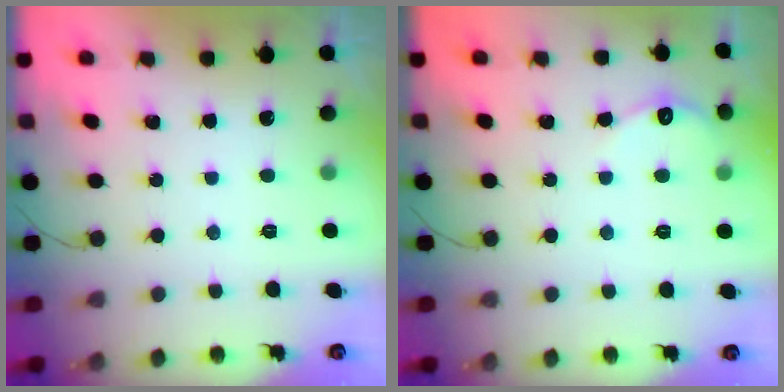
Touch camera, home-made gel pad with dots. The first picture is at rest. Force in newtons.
{"total": 3.7, "press": 3.6, "slide": 0.5}